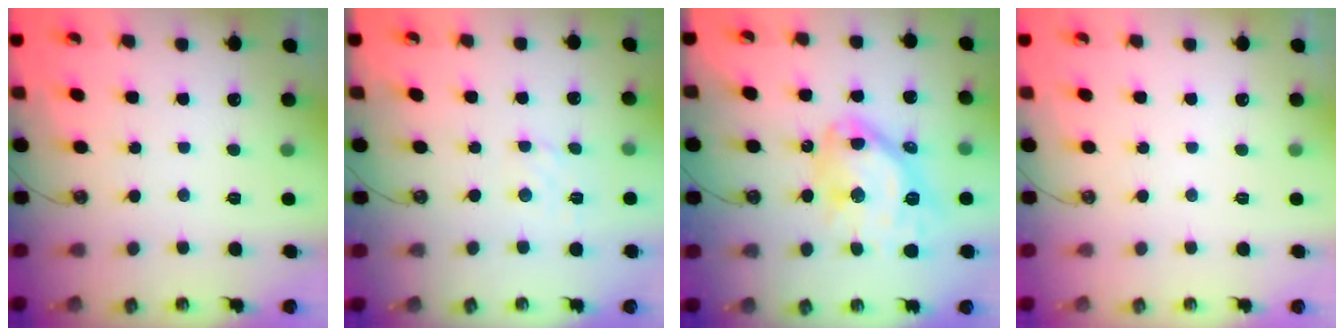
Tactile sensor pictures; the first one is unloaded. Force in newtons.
{"total": 2.2, "press": 2.2, "slide": 0.6}
{"total": 16.1, "press": 16.0, "slide": 1.6}
{"total": 0.0}